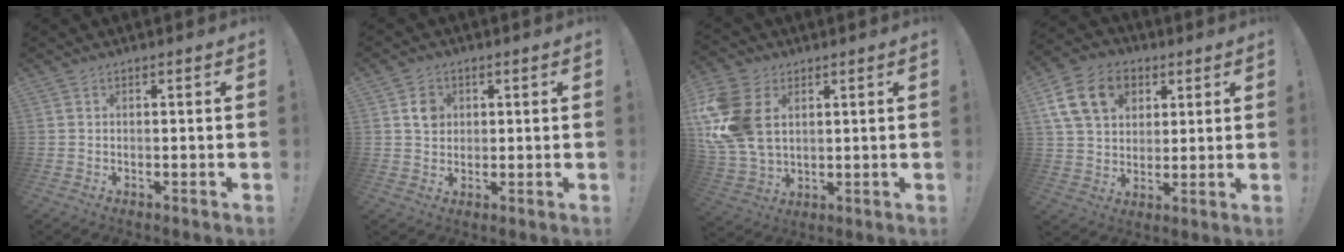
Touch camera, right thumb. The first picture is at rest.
{"total": 5.0, "force": [1.5, 4.3, 1.9], "torque": [-0.011, -0.004, 0.024]}
{"total": 18.3, "force": [4.2, 13.1, 12.0], "torque": [-0.248, -0.017, 0.083]}
{"total": 17.2, "force": [6.3, 12.9, 9.5], "torque": [-0.146, -0.016, 0.123]}